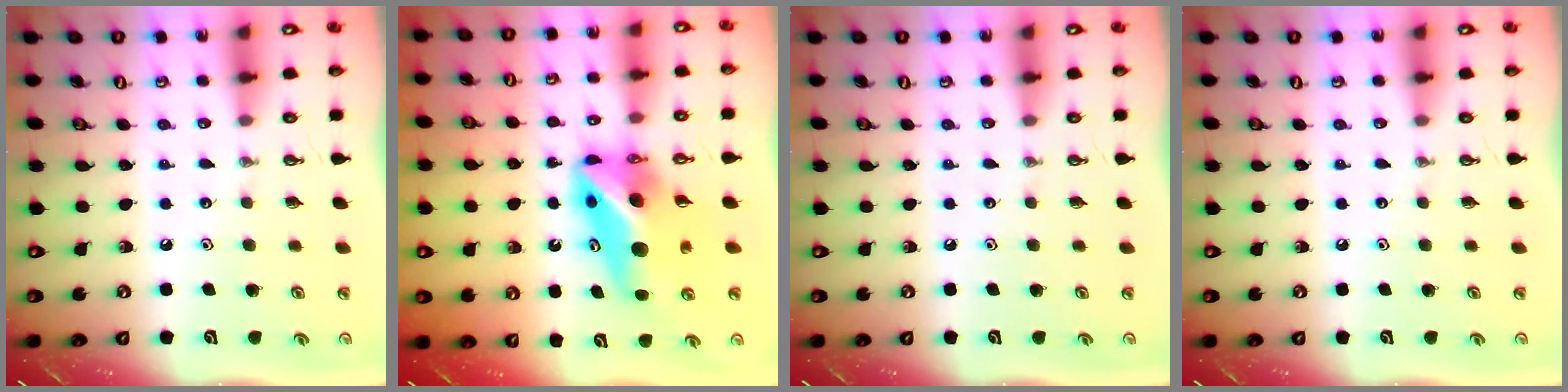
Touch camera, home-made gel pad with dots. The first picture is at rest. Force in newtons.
{"total": 12.9, "press": 12.6, "slide": 2.9}
{"total": 0.0}
{"total": 0.0}